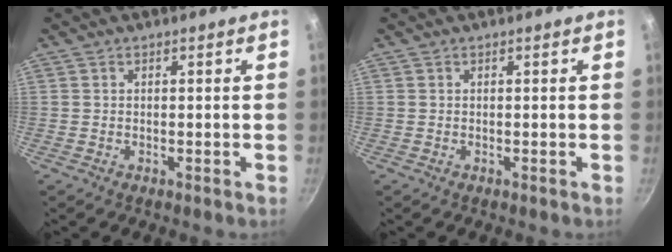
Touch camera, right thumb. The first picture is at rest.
{"total": 0.0}